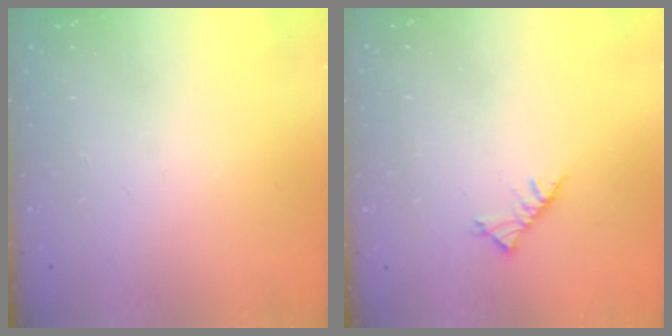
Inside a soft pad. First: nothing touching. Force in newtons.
{"total": 4.2, "press": 4.1, "slide": 0.7}